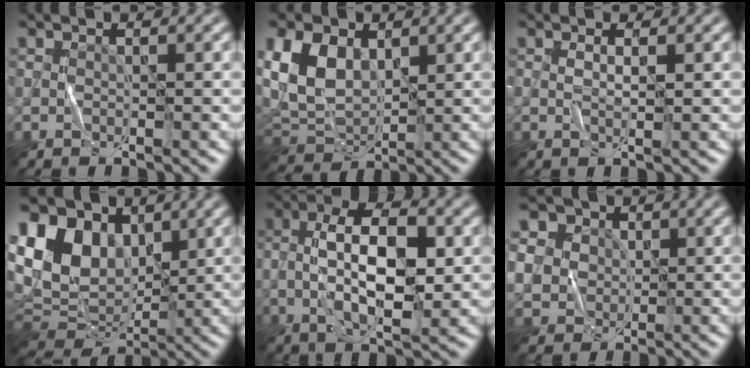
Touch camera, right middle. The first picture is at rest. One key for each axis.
{"total": 6.8, "fx": 1.6, "fy": 4.7, "fz": 4.7, "tx": -0.111, "ty": -0.001, "tz": 0.025}
{"total": 1.1, "fx": 0.1, "fy": 0.0, "fz": 1.1, "tx": -0.025, "ty": 0.000, "tz": 0.000}
{"total": 13.0, "fx": 4.0, "fy": 9.1, "fz": 8.4, "tx": -0.178, "ty": 0.033, "tz": 0.061}
{"total": 8.7, "fx": -0.6, "fy": 3.6, "fz": 7.9, "tx": -0.142, "ty": 0.010, "tz": -0.016}
{"total": 9.5, "fx": 3.8, "fy": 7.6, "fz": 4.1, "tx": -0.117, "ty": 0.027, "tz": 0.054}